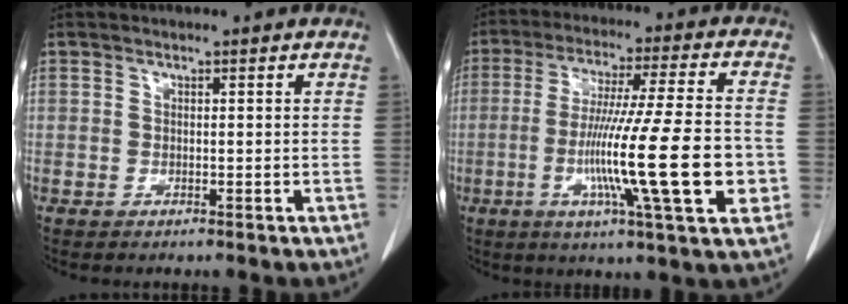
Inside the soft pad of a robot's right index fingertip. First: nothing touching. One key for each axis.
{"total": 18.7, "fx": -4.2, "fy": 0.2, "fz": 18.2, "tx": -0.289, "ty": -0.015, "tz": -0.073}